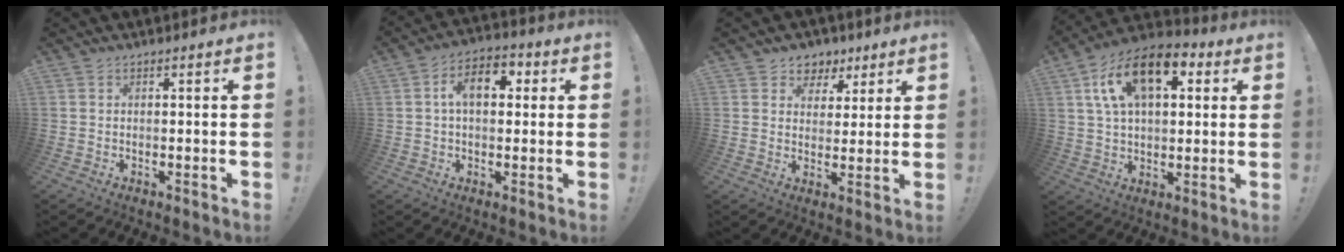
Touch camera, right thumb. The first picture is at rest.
{"total": 9.8, "force": [2.0, 5.9, 7.6], "torque": [-0.110, 0.010, 0.032]}
{"total": 6.1, "force": [3.1, 5.3, 0.5], "torque": [0.000, -0.022, 0.061]}
{"total": 17.5, "force": [7.2, 9.7, 12.7], "torque": [-0.209, -0.017, 0.124]}